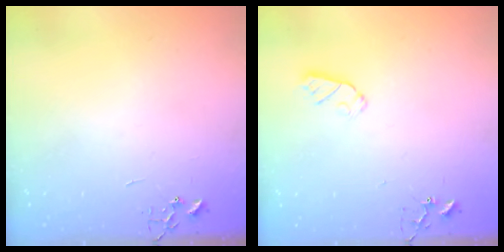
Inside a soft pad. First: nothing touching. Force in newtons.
{"total": 5.2, "press": 5.2, "slide": 0.7}